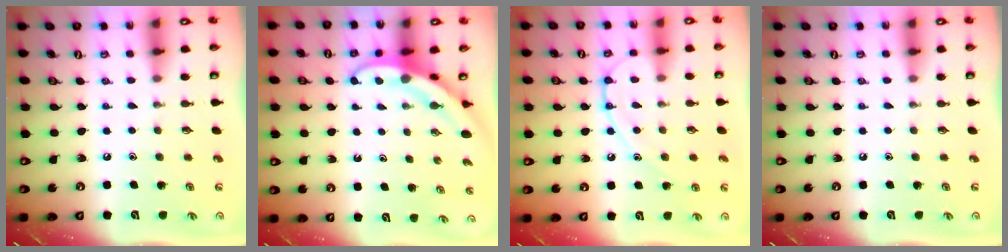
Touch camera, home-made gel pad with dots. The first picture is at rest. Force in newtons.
{"total": 4.0, "press": 4.0, "slide": 0.7}
{"total": 10.2, "press": 10.2, "slide": 0.1}
{"total": 0.0}